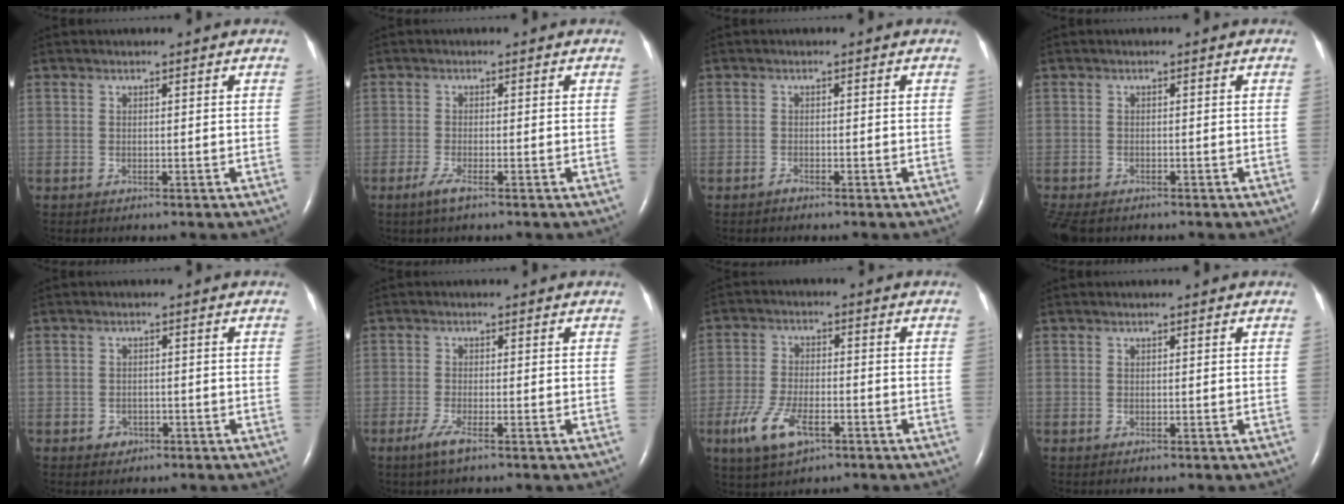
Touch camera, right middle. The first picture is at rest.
{"total": 2.1, "force": [-1.3, 0.1, 1.6], "torque": [-0.039, -0.005, -0.032]}
{"total": 0.5, "force": [-0.5, 0.1, 0.1], "torque": [-0.001, 0.000, -0.011]}
{"total": 5.1, "force": [-4.0, 2.2, 2.4], "torque": [-0.045, -0.012, -0.065]}
{"total": 1.7, "force": [-0.8, 1.4, 0.4], "torque": [-0.002, 0.007, -0.010]}
{"total": 2.7, "force": [-1.7, 0.2, 2.1], "torque": [-0.050, -0.007, -0.038]}
{"total": 8.2, "force": [-4.0, 3.3, 6.4], "torque": [-0.140, -0.009, -0.071]}
{"total": 0.0}